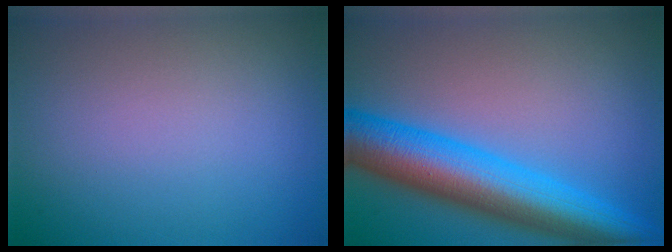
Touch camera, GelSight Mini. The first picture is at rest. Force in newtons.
{"total": 10.5, "press": 10.5, "slide": 0.2}